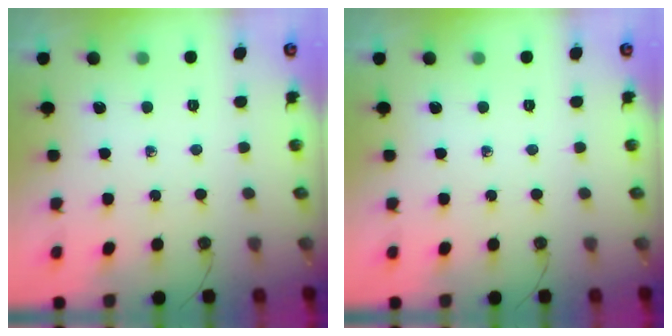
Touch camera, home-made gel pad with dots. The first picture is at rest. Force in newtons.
{"total": 0.0}